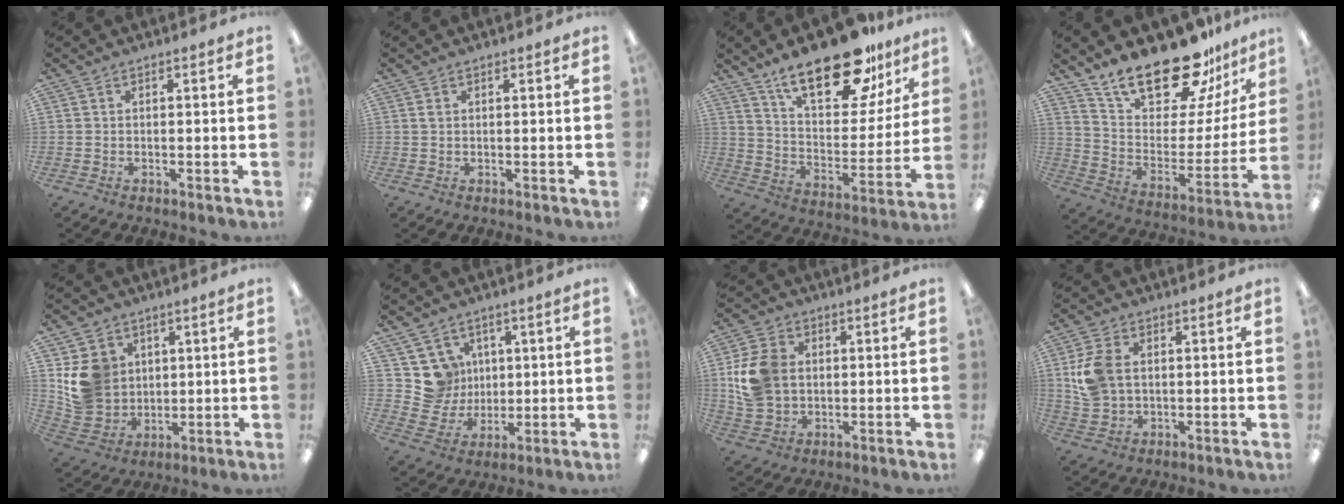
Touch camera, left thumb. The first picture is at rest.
{"total": 0.7, "force": [0.4, 0.4, 0.4], "torque": [-0.009, 0.003, 0.006]}
{"total": 24.0, "force": [16.9, 9.8, 13.9], "torque": [-0.219, -0.100, 0.290]}
{"total": 22.5, "force": [18.7, 7.7, 9.9], "torque": [-0.170, -0.132, 0.327]}
{"total": 11.1, "force": [3.6, 9.9, 3.3], "torque": [-0.084, -0.010, 0.080]}
{"total": 9.3, "force": [3.4, 8.6, 1.1], "torque": [-0.022, -0.020, 0.075]}
{"total": 11.6, "force": [1.4, 9.4, 6.7], "torque": [-0.142, 0.019, 0.032]}
{"total": 9.5, "force": [1.7, 6.9, 6.3], "torque": [-0.141, 0.007, 0.032]}